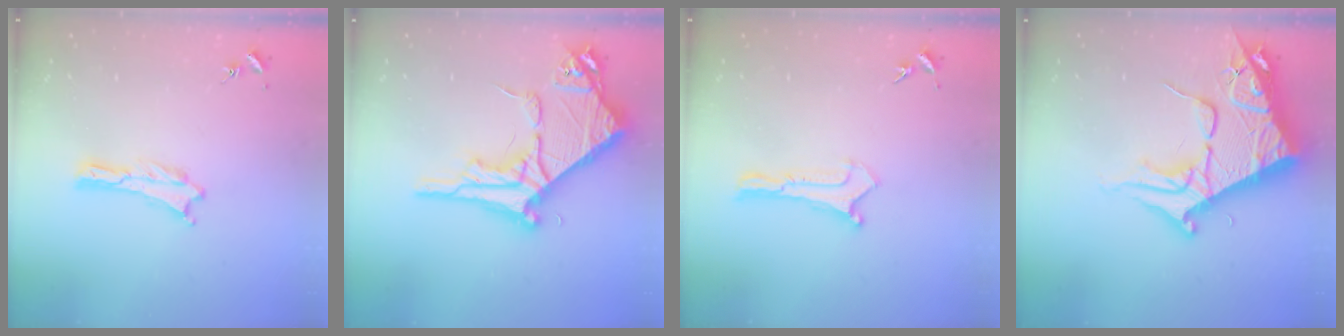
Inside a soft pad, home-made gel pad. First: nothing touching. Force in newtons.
{"total": 9.3, "press": 9.3, "slide": 0.9}
{"total": 0.0}
{"total": 12.0, "press": 11.9, "slide": 1.4}